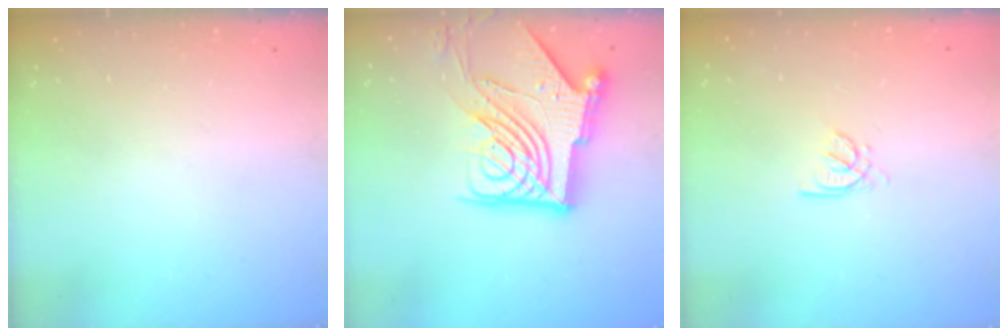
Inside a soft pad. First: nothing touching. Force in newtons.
{"total": 20.6, "press": 20.4, "slide": 2.3}
{"total": 1.6, "press": 1.6, "slide": 0.3}